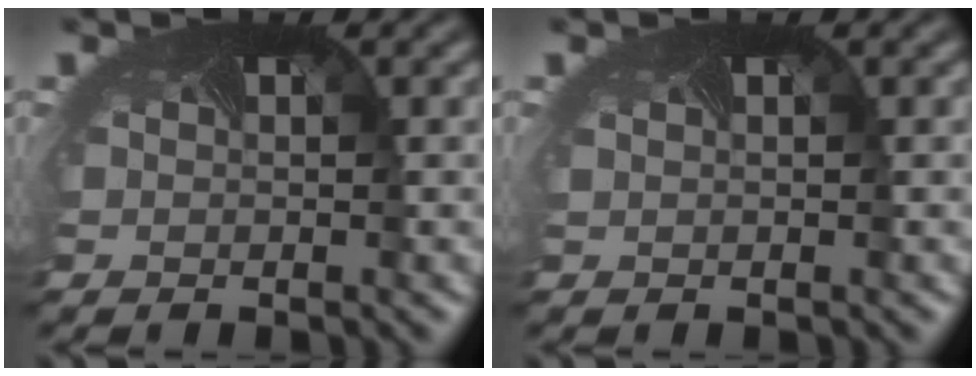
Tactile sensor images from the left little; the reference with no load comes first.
{"total": 0.6, "force": [0.4, 0.4, 0.3], "torque": [-0.010, 0.007, 0.003]}